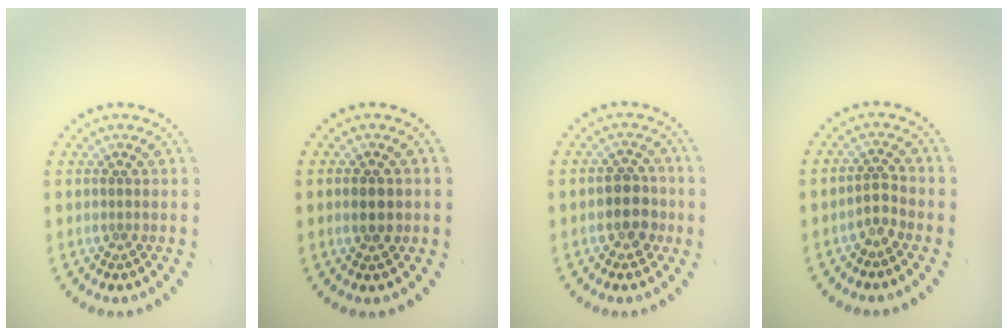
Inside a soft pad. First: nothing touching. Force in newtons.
{"total": 2.0, "press": 2.0, "slide": 0.1}
{"total": 3.0, "press": 2.8, "slide": 1.0}
{"total": 1.6, "press": 1.2, "slide": 1.0}